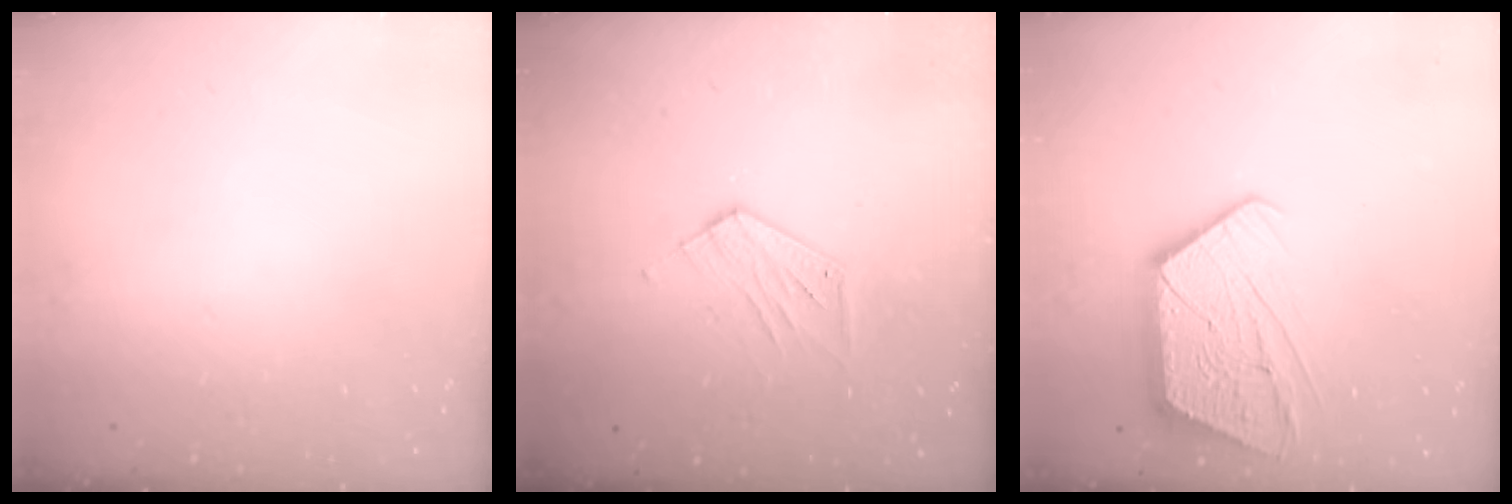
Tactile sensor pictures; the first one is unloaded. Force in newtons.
{"total": 6.1, "press": 6.1, "slide": 0.3}
{"total": 14.3, "press": 14.3, "slide": 1.3}